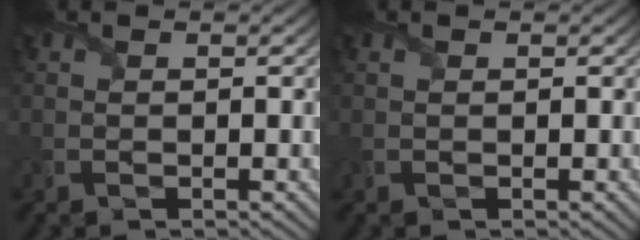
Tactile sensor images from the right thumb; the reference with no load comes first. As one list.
[{"total": 0.0}]